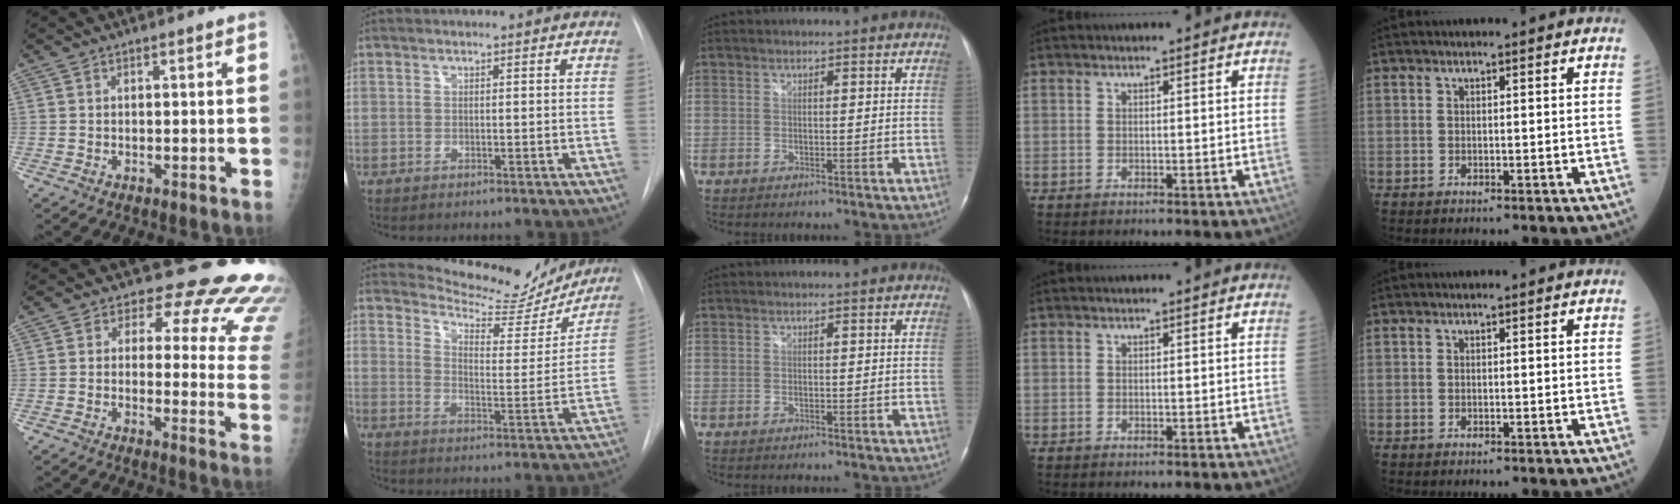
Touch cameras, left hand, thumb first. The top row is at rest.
{"thumb": {"total": 18.7, "force": [14.2, 8.4, 8.7], "torque": [-0.049, -0.091, 0.127]}, "index": {"total": 15.3, "force": [14.8, 3.1, 2.2], "torque": [-0.027, -0.045, 0.189]}}